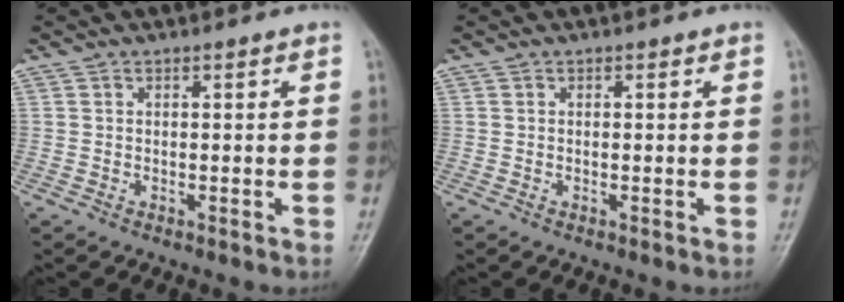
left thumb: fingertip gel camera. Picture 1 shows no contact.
{"total": 0.0}